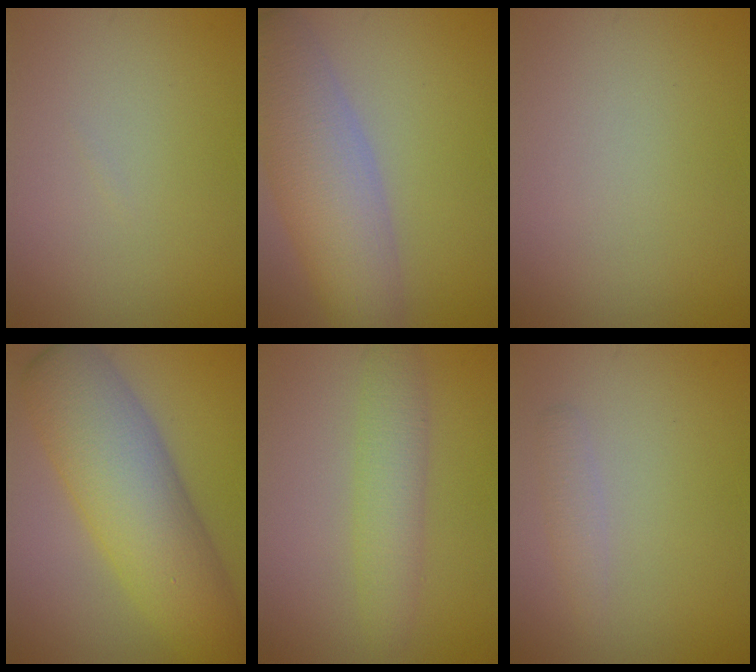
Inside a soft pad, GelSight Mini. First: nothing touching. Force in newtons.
{"total": 8.2, "press": 8.2, "slide": 0.6}
{"total": 0.0}
{"total": 10.1, "press": 10.1, "slide": 0.3}
{"total": 3.4, "press": 3.4, "slide": 0.1}
{"total": 1.3, "press": 1.3, "slide": 0.0}